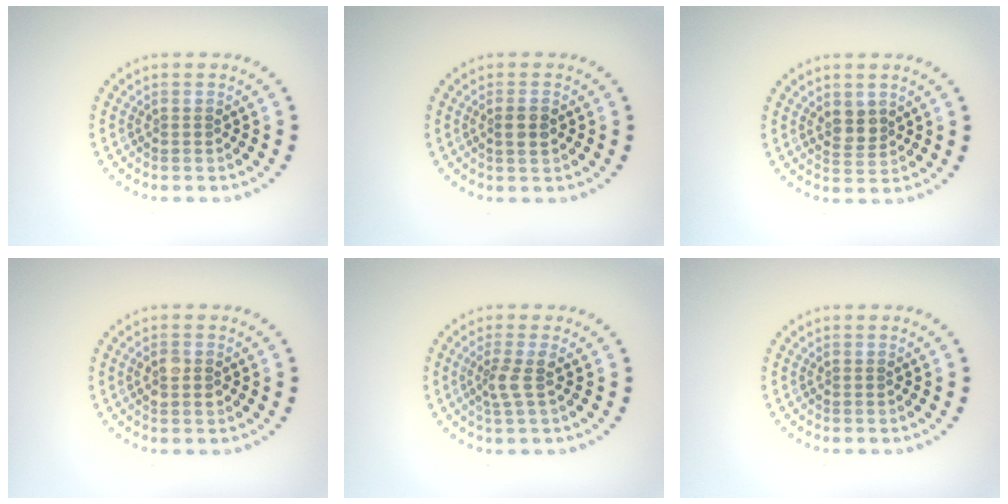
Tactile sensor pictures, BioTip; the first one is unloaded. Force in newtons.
{"total": 1.7, "press": 1.6, "slide": 0.5}
{"total": 1.9, "press": 1.7, "slide": 0.8}
{"total": 1.5, "press": 1.5, "slide": 0.1}
{"total": 2.0, "press": 1.5, "slide": 1.3}
{"total": 0.0}